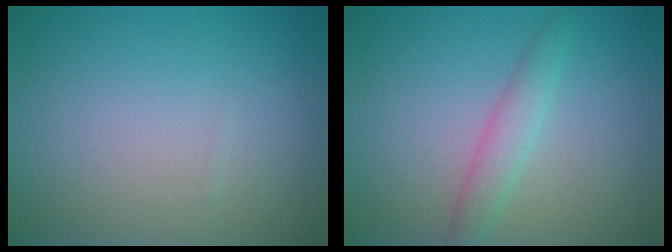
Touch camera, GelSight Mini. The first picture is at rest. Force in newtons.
{"total": 2.1, "press": 2.1, "slide": 0.1}